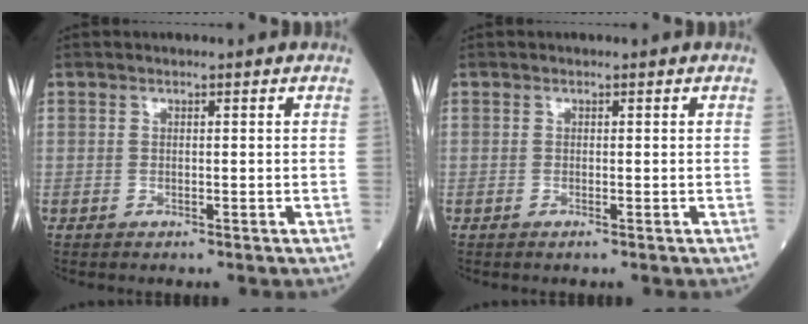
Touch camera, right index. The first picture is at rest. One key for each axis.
{"total": 1.3, "fx": -0.3, "fy": 0.2, "fz": 1.3, "tx": -0.022, "ty": -0.006, "tz": -0.003}